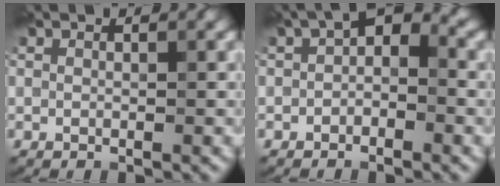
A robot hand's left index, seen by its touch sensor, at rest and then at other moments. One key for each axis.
{"total": 2.7, "fx": -0.6, "fy": 1.5, "fz": 2.1, "tx": -0.029, "ty": 0.012, "tz": -0.021}